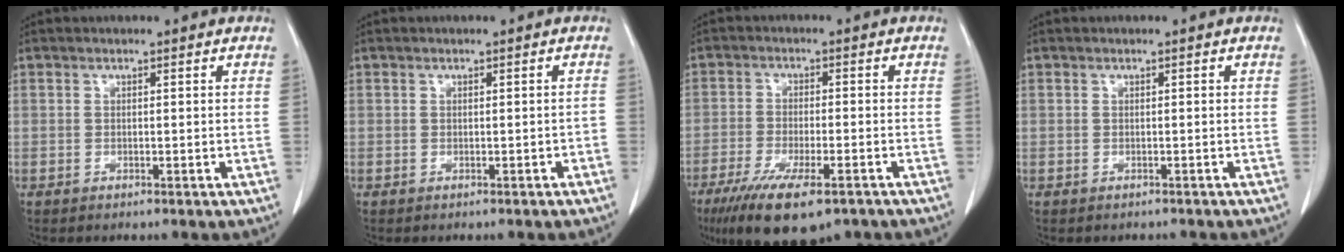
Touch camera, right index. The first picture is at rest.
{"total": 0.6, "force": [-0.3, 0.4, 0.4], "torque": [-0.003, 0.003, -0.003]}
{"total": 12.9, "force": [-8.6, 3.2, 9.1], "torque": [-0.154, -0.029, -0.136]}
{"total": 1.0, "force": [-0.7, 0.7, 0.0], "torque": [0.000, 0.004, -0.009]}